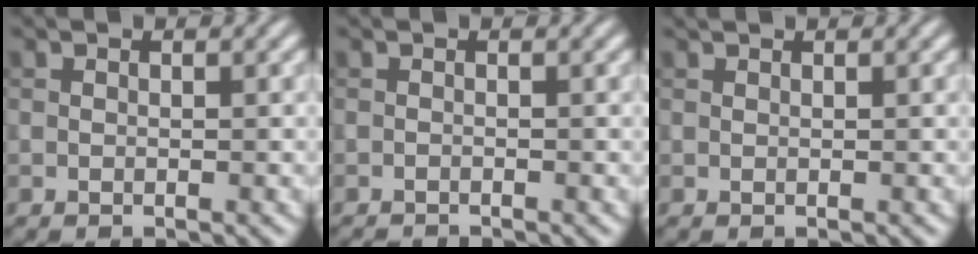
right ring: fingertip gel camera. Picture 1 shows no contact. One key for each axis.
{"total": 1.1, "fx": -1.1, "fy": 0.1, "fz": 0.1, "tx": 0.003, "ty": -0.006, "tz": -0.019}
{"total": 0.6, "fx": 0.6, "fy": 0.0, "fz": 0.1, "tx": -0.004, "ty": -0.002, "tz": 0.005}